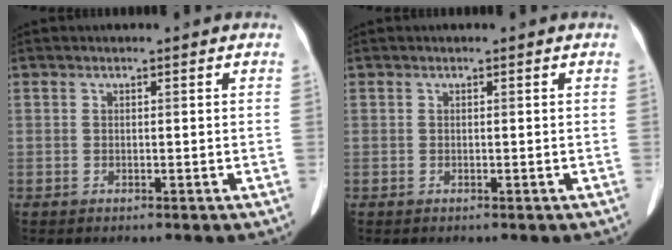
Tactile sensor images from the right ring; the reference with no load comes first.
{"total": 0.0}